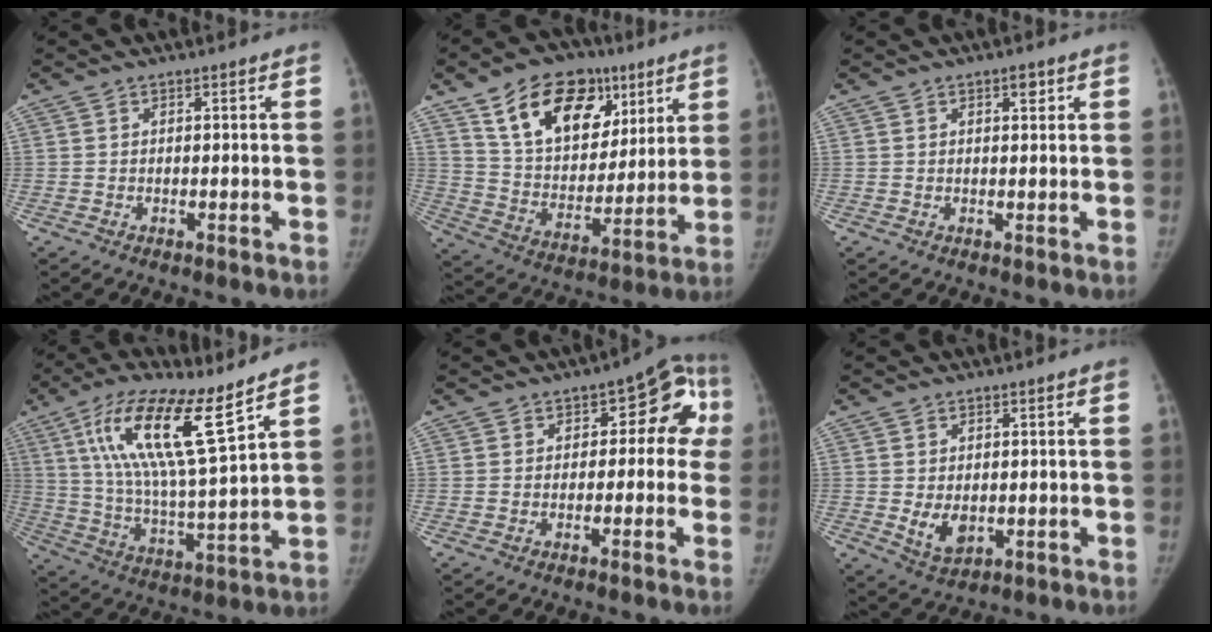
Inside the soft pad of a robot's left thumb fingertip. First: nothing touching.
{"total": 22.0, "force": [11.4, 13.8, 12.9], "torque": [-0.165, -0.026, 0.196]}
{"total": 1.8, "force": [1.0, 0.9, 1.3], "torque": [-0.011, -0.003, 0.014]}
{"total": 18.0, "force": [9.9, 3.1, 14.7], "torque": [-0.269, -0.045, 0.186]}
{"total": 9.1, "force": [0.3, 6.4, 6.4], "torque": [-0.010, 0.030, -0.013]}
{"total": 4.9, "force": [-0.3, 3.4, 3.5], "torque": [-0.048, -0.012, 0.008]}